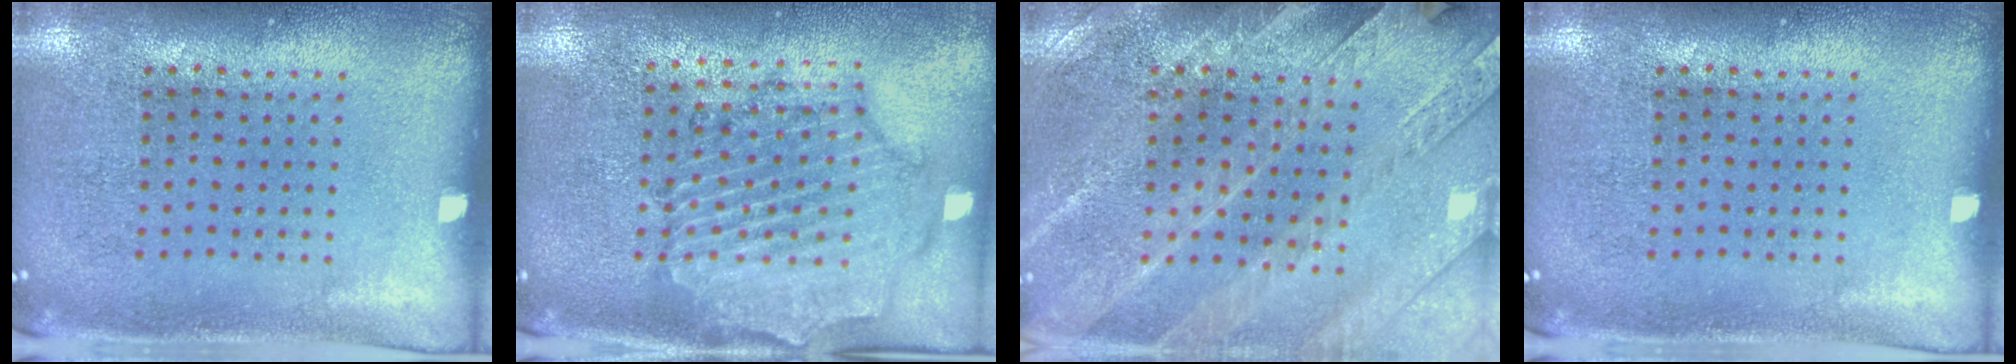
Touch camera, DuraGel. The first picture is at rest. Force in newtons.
{"total": 1.0, "press": 1.0, "slide": 0.3}
{"total": 2.8, "press": 2.7, "slide": 0.6}
{"total": 0.0}